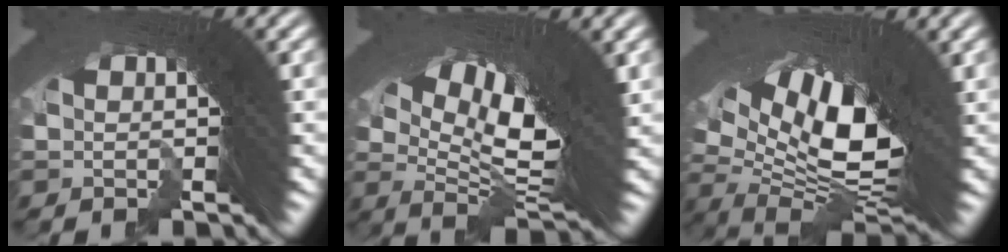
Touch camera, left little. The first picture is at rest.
{"total": 11.5, "force": [2.5, 5.7, 9.6], "torque": [-0.158, -0.006, 0.038]}
{"total": 13.7, "force": [0.9, 7.8, 11.3], "torque": [-0.205, -0.040, 0.030]}